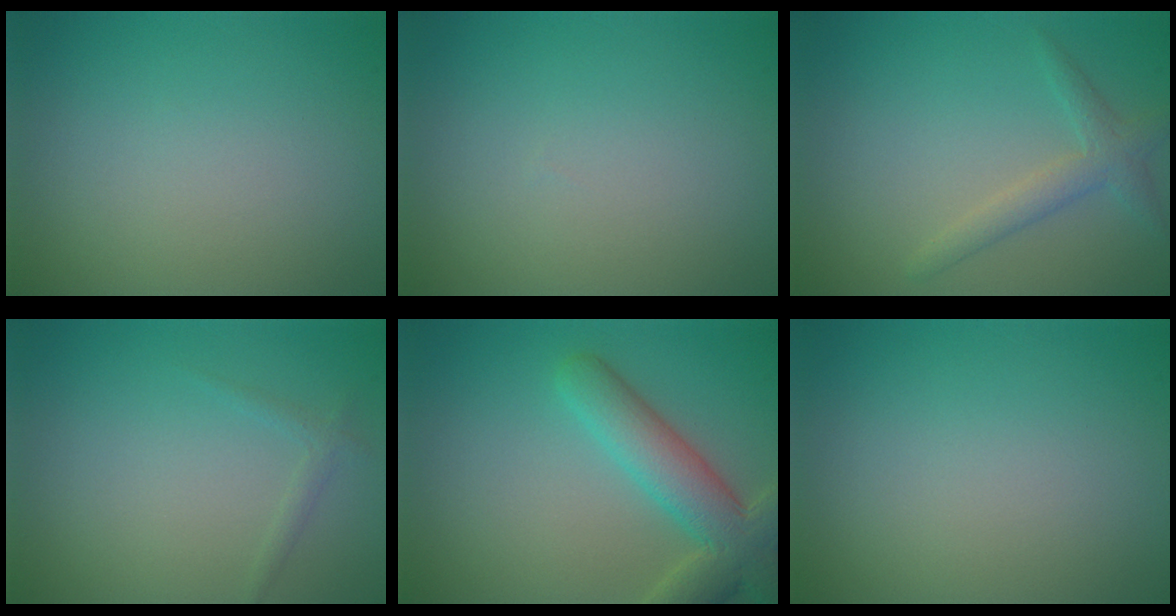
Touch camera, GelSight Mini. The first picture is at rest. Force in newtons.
{"total": 0.0}
{"total": 2.2, "press": 2.2, "slide": 0.1}
{"total": 0.9, "press": 0.9, "slide": 0.1}
{"total": 6.4, "press": 6.4, "slide": 0.4}
{"total": 0.0}